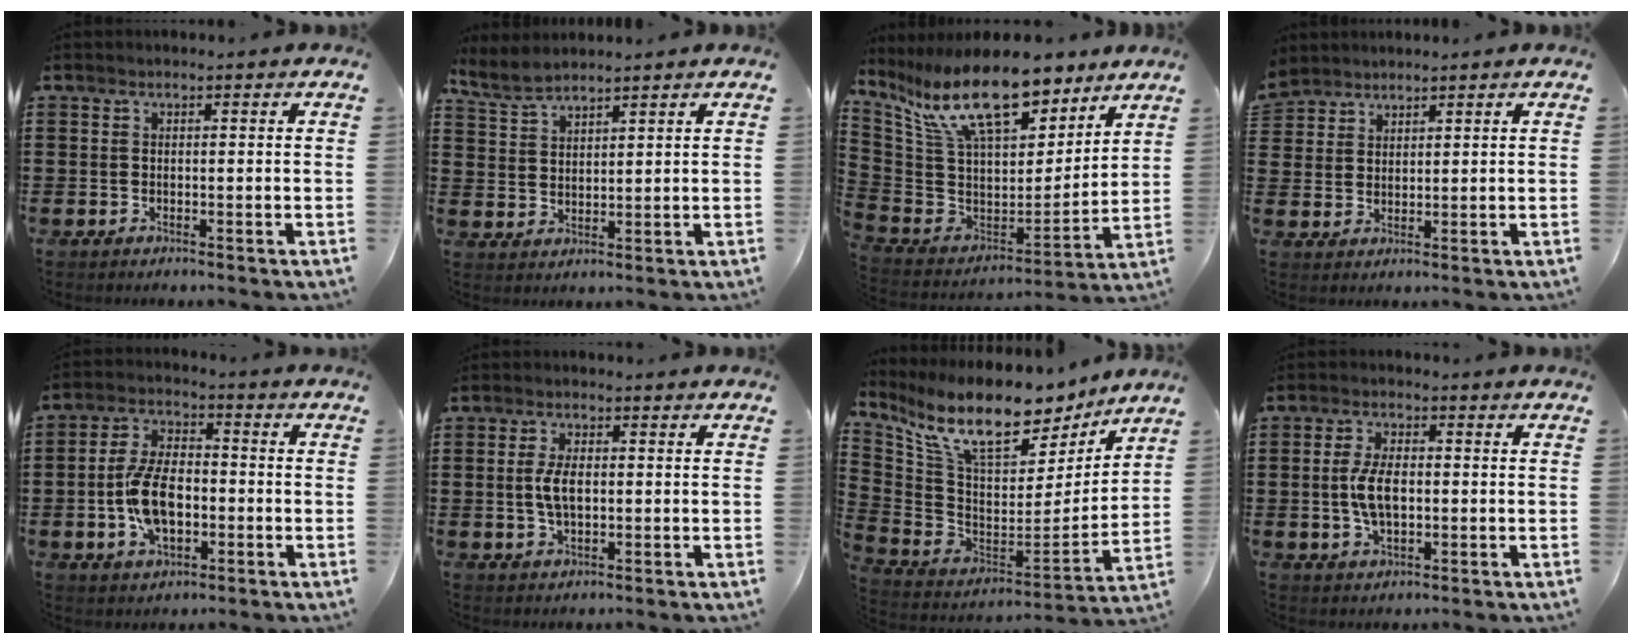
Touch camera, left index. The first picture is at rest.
{"total": 4.1, "force": [3.8, 1.0, 1.3], "torque": [-0.040, -0.008, 0.070]}
{"total": 16.4, "force": [11.6, 5.3, 10.4], "torque": [-0.241, -0.069, 0.203]}
{"total": 3.1, "force": [2.7, 1.4, -0.4], "torque": [-0.005, 0.001, 0.054]}
{"total": 9.4, "force": [-1.9, 5.1, 7.6], "torque": [-0.173, 0.006, -0.040]}
{"total": 4.3, "force": [0.2, 2.0, 3.8], "torque": [-0.092, 0.000, -0.003]}
{"total": 13.4, "force": [9.4, 4.5, 8.4], "torque": [-0.181, -0.059, 0.163]}
{"total": 5.9, "force": [-0.1, 2.9, 5.2], "torque": [-0.119, 0.001, -0.008]}